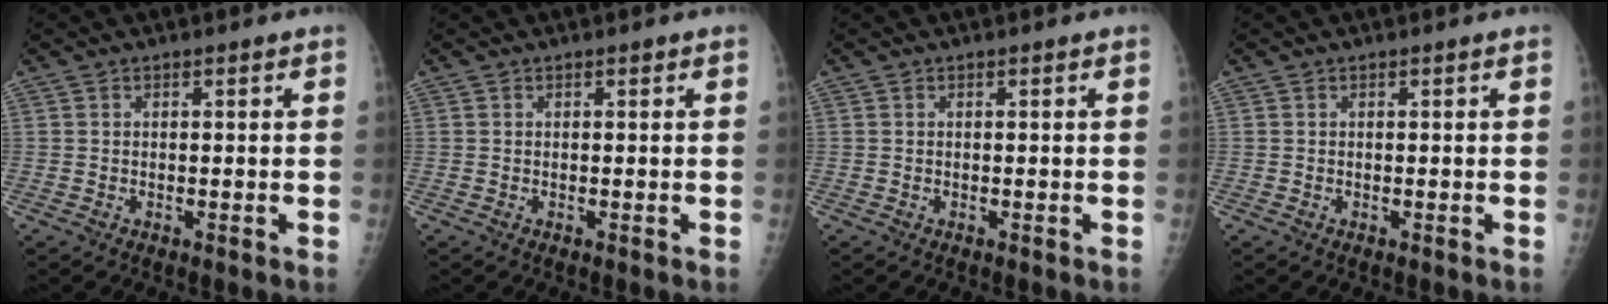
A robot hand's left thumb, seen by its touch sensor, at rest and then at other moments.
{"total": 0.0}
{"total": 0.0}
{"total": 0.0}